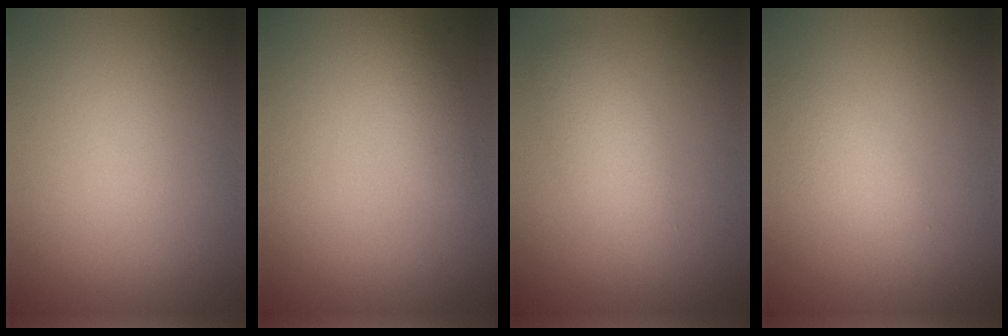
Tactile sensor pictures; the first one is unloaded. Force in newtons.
{"total": 1.7, "press": 1.7, "slide": 0.1}
{"total": 3.0, "press": 3.0, "slide": 0.0}
{"total": 2.0, "press": 2.0, "slide": 0.1}